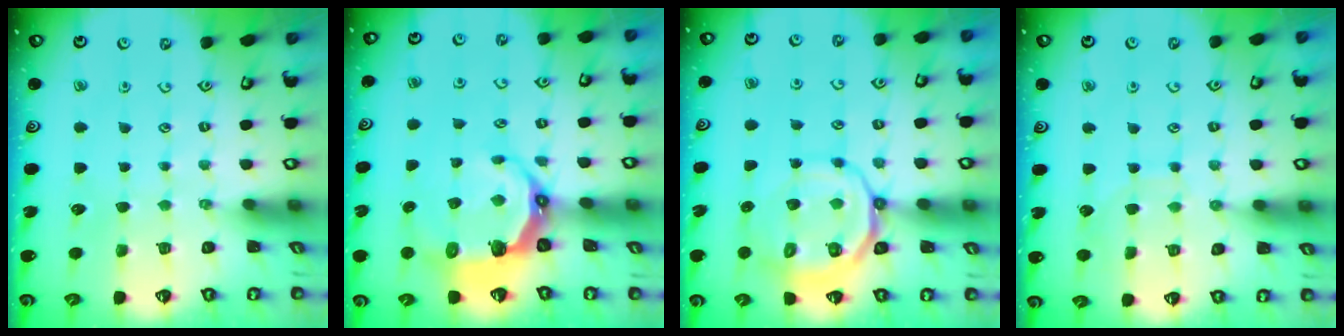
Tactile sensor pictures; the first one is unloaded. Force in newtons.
{"total": 7.9, "press": 6.3, "slide": 4.8}
{"total": 11.6, "press": 11.3, "slide": 2.7}
{"total": 6.4, "press": 6.3, "slide": 0.5}